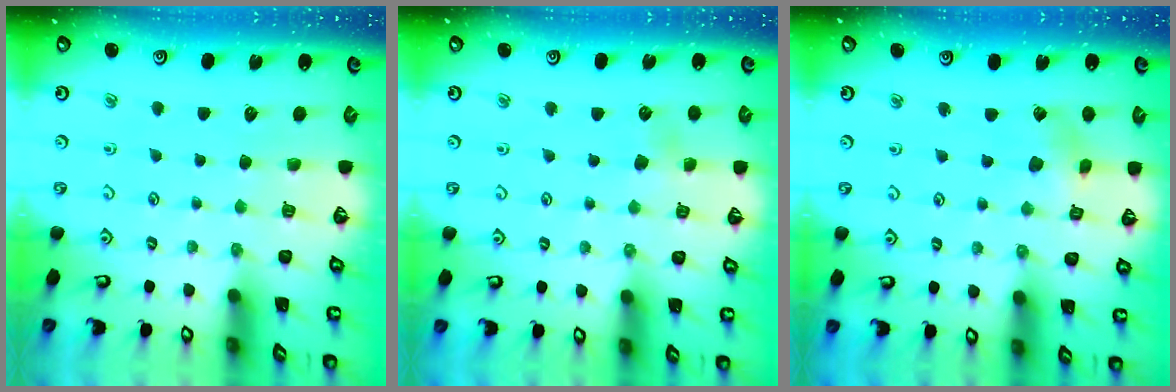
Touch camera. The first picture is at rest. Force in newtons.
{"total": 3.5, "press": 3.4, "slide": 0.5}
{"total": 2.7, "press": 2.7, "slide": 0.5}